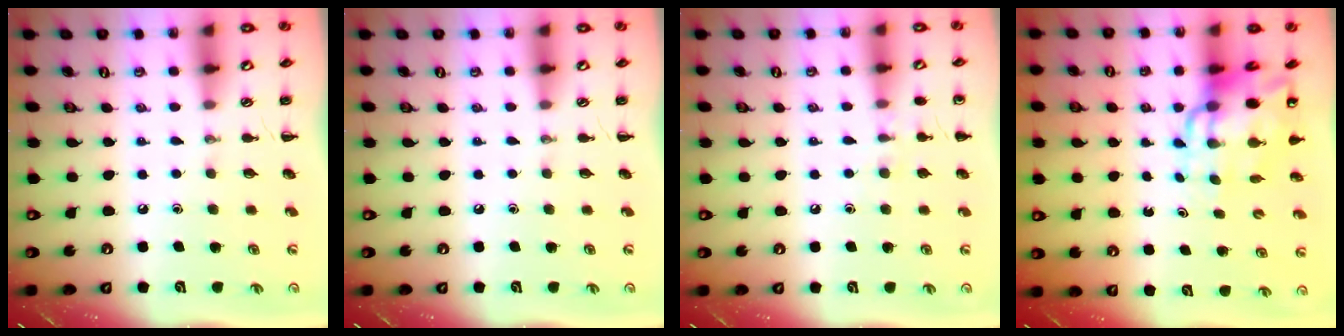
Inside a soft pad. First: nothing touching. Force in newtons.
{"total": 0.0}
{"total": 5.9, "press": 5.7, "slide": 1.4}
{"total": 12.1, "press": 11.6, "slide": 3.3}